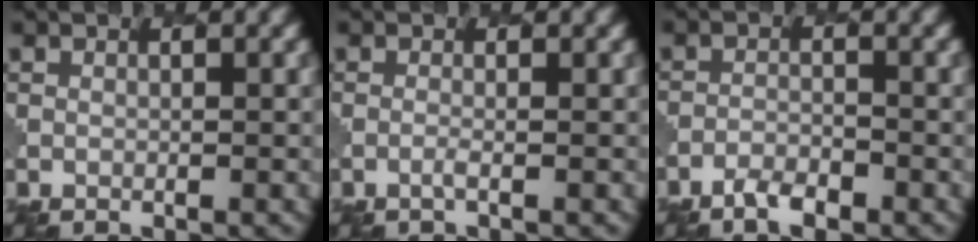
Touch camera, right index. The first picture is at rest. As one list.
[{"total": 0.6, "force": [0.0, 0.2, 0.6], "torque": [-0.006, 0.004, -0.006]}, {"total": 2.1, "force": [-1.7, 0.6, 1.0], "torque": [-0.019, -0.001, -0.035]}]